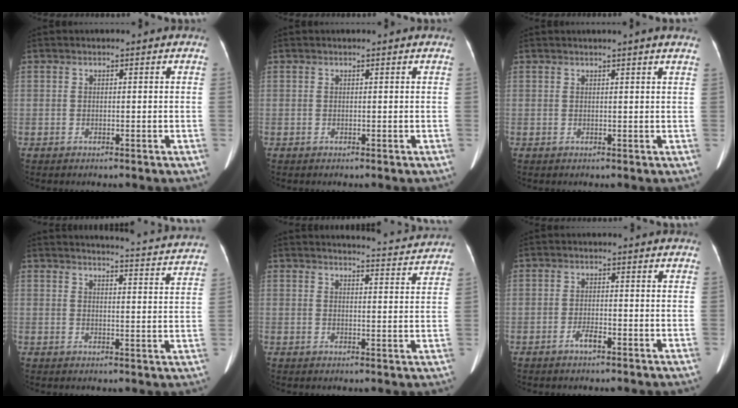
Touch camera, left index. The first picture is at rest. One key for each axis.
{"total": 0.0}
{"total": 3.0, "fx": 2.5, "fy": -0.6, "fz": 1.5, "tx": -0.021, "ty": 0.006, "tz": 0.024}
{"total": 15.7, "fx": 15.4, "fy": 0.0, "fz": 2.9, "tx": -0.031, "ty": -0.067, "tz": 0.158}
{"total": 7.6, "fx": 7.6, "fy": -0.2, "fz": 0.4, "tx": -0.013, "ty": -0.013, "tz": 0.078}
{"total": 2.2, "fx": -1.6, "fy": 0.5, "fz": 1.5, "tx": -0.031, "ty": -0.004, "tz": -0.029}